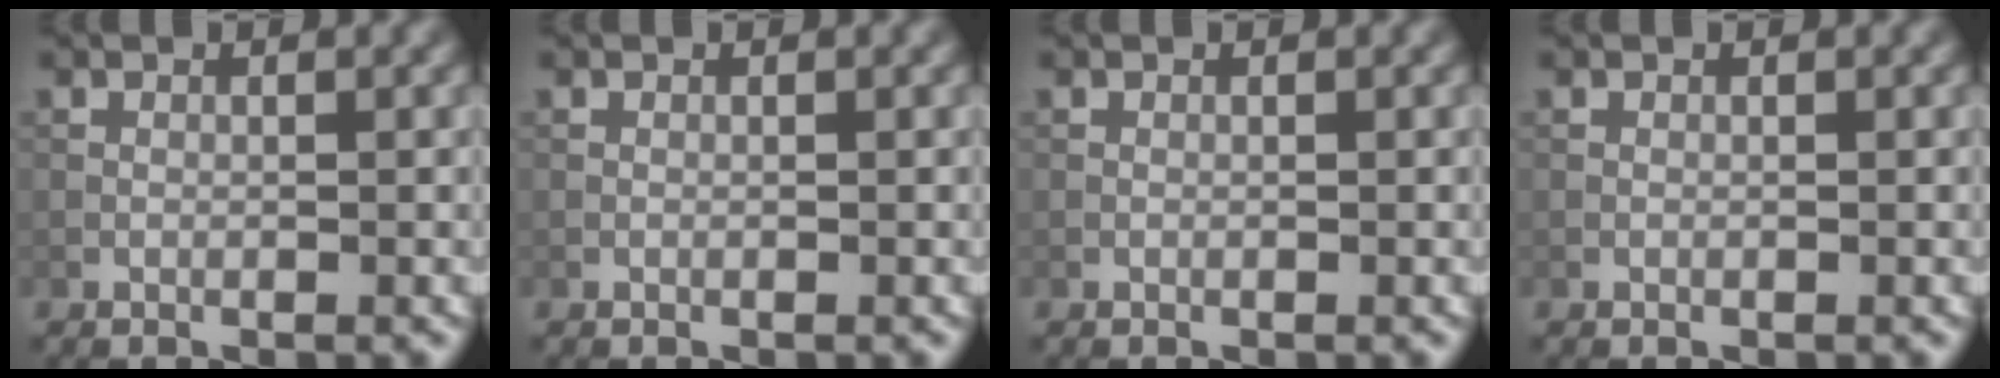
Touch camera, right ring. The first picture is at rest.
{"total": 0.0}
{"total": 0.0}
{"total": 0.0}